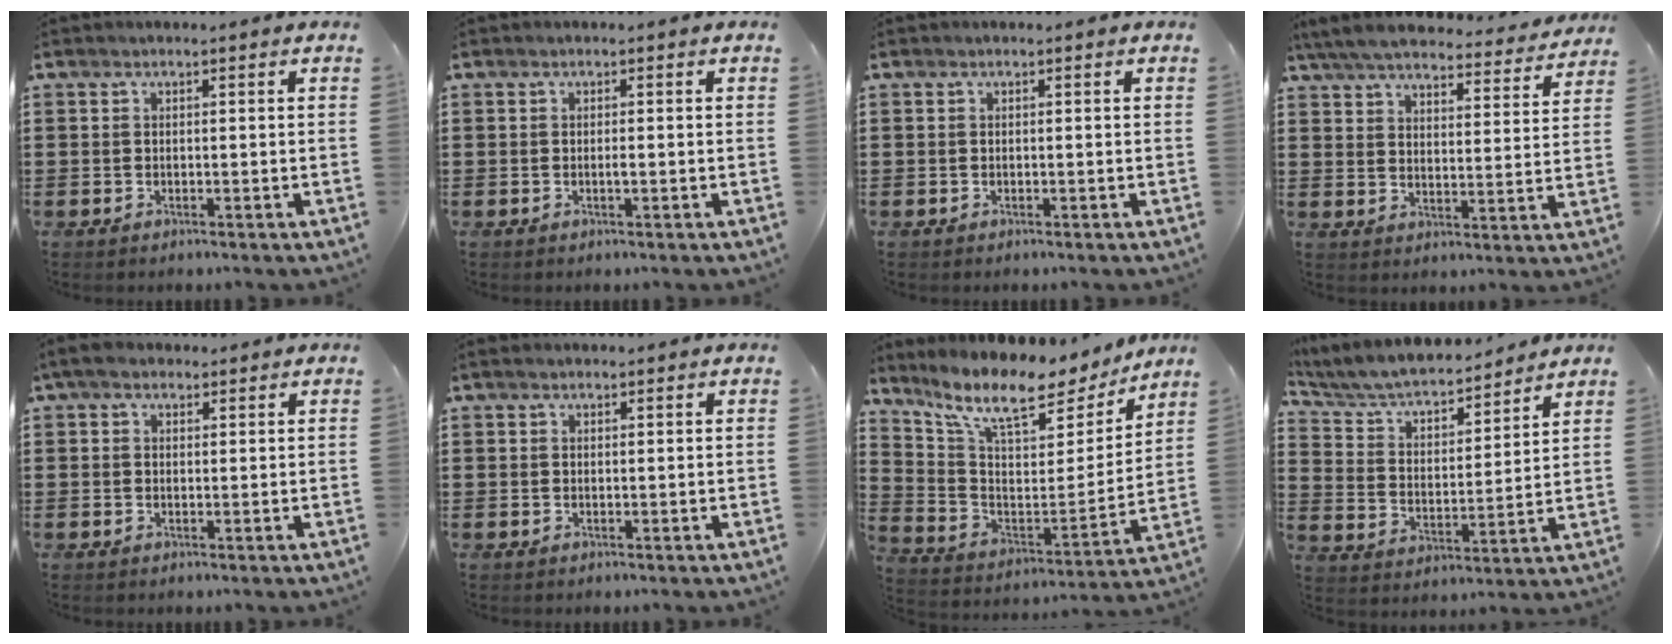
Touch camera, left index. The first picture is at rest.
{"total": 0.7, "force": [0.0, 0.1, 0.7], "torque": [-0.014, -0.004, 0.001]}
{"total": 0.0}
{"total": 6.5, "force": [6.3, 0.6, 1.7], "torque": [-0.061, -0.037, 0.111]}
{"total": 2.8, "force": [1.8, 1.6, 1.4], "torque": [-0.034, 0.008, 0.033]}
{"total": 0.7, "force": [0.5, 0.4, 0.3], "torque": [-0.006, 0.005, 0.009]}
{"total": 10.8, "force": [8.4, 2.8, 6.1], "torque": [-0.148, -0.052, 0.141]}
{"total": 5.6, "force": [5.1, 1.2, 1.8], "torque": [-0.061, -0.036, 0.082]}